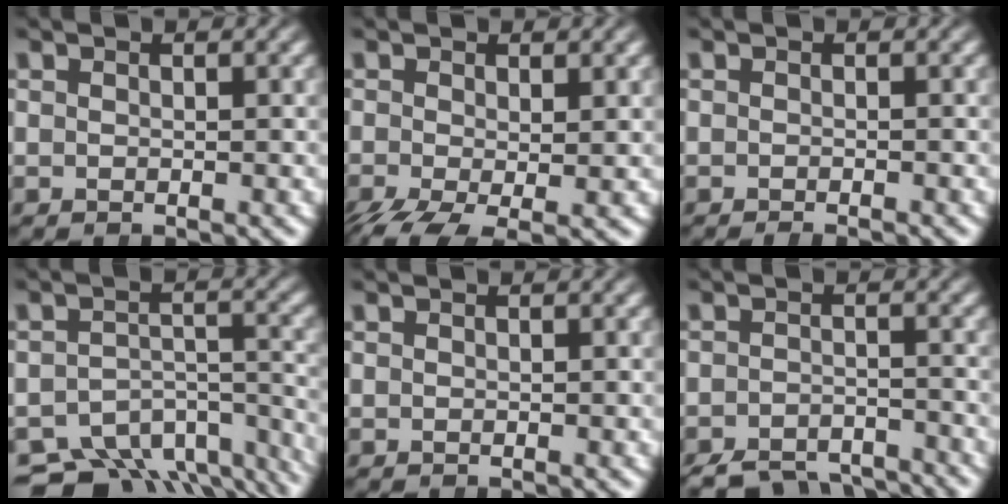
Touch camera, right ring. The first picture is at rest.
{"total": 3.8, "force": [-2.4, 1.6, 2.4], "torque": [-0.042, -0.024, -0.029]}
{"total": 0.8, "force": [-0.8, -0.1, 0.0], "torque": [-0.002, -0.001, -0.017]}
{"total": 10.8, "force": [-8.4, 5.5, 4.0], "torque": [-0.050, -0.022, -0.136]}
{"total": 0.0}
{"total": 6.5, "force": [-6.2, 1.7, 1.1], "torque": [-0.001, -0.018, -0.103]}